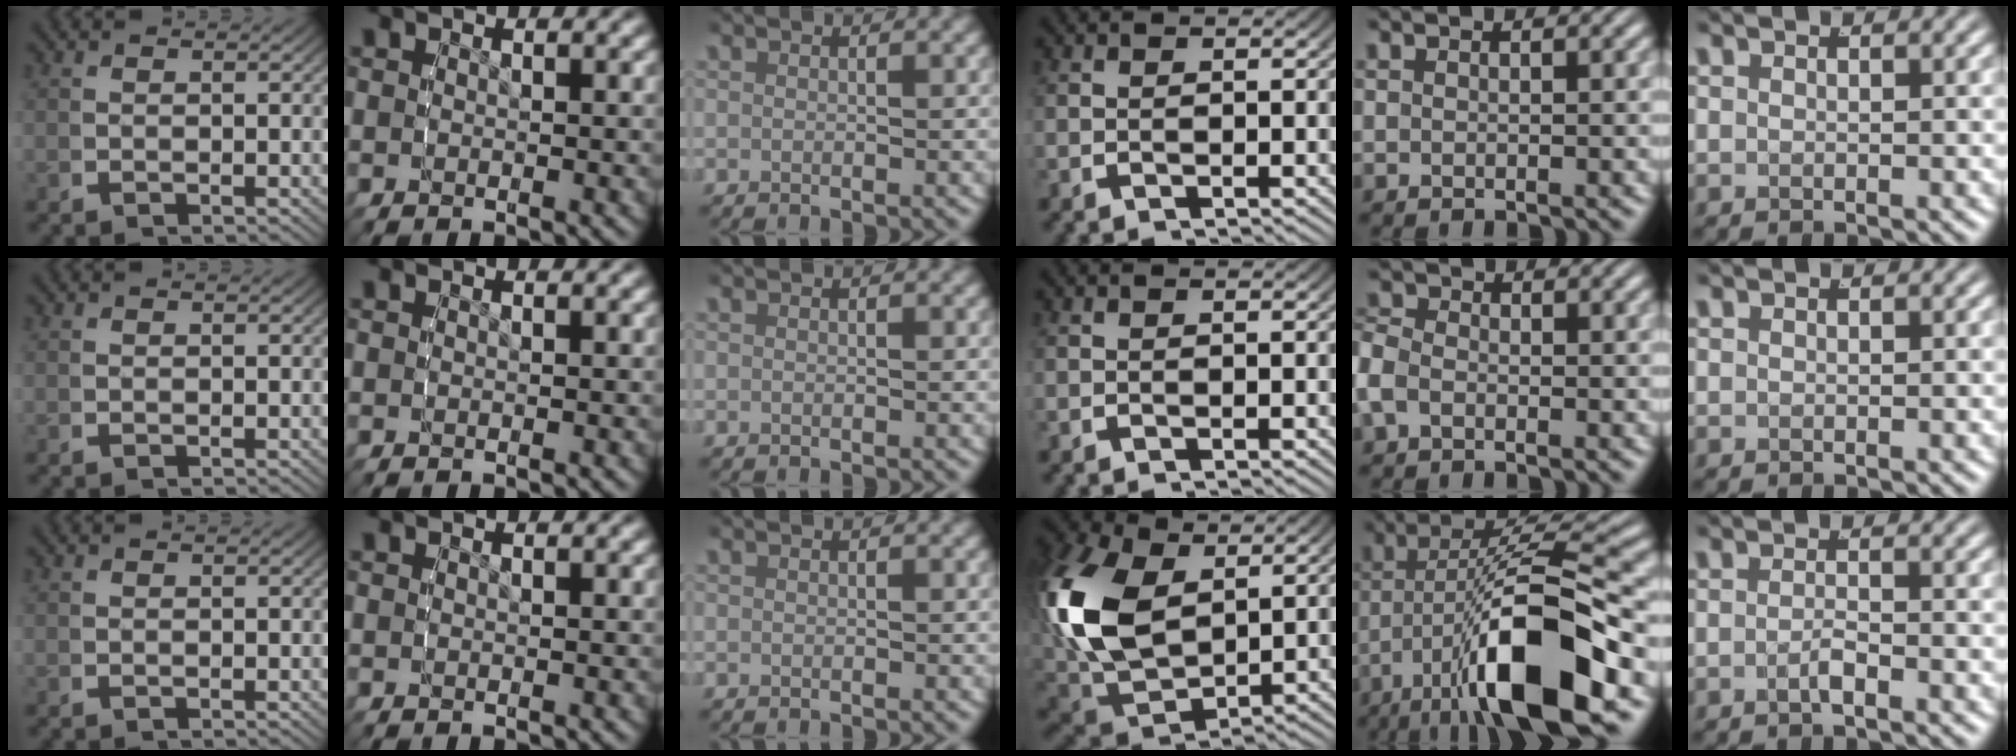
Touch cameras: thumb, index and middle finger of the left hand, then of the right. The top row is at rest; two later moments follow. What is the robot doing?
{"motion": "lift_and_place", "object": "markers"}